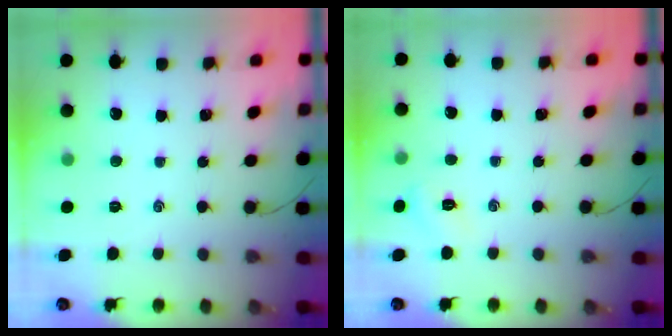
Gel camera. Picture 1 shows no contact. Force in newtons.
{"total": 5.1, "press": 4.9, "slide": 1.4}